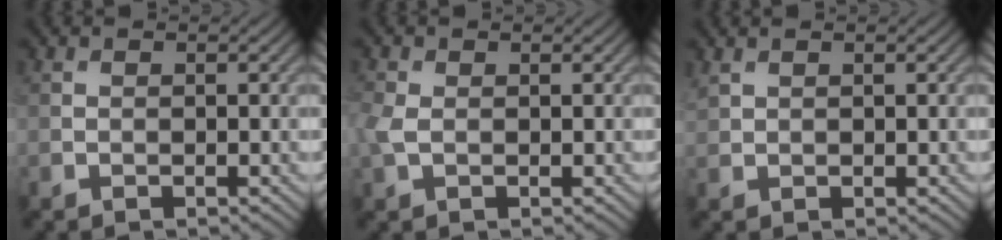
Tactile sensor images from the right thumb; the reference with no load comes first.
{"total": 2.2, "force": [0.0, 1.5, 1.7], "torque": [-0.055, 0.001, 0.000]}
{"total": 1.2, "force": [1.1, 0.4, 0.4], "torque": [-0.018, 0.005, 0.028]}